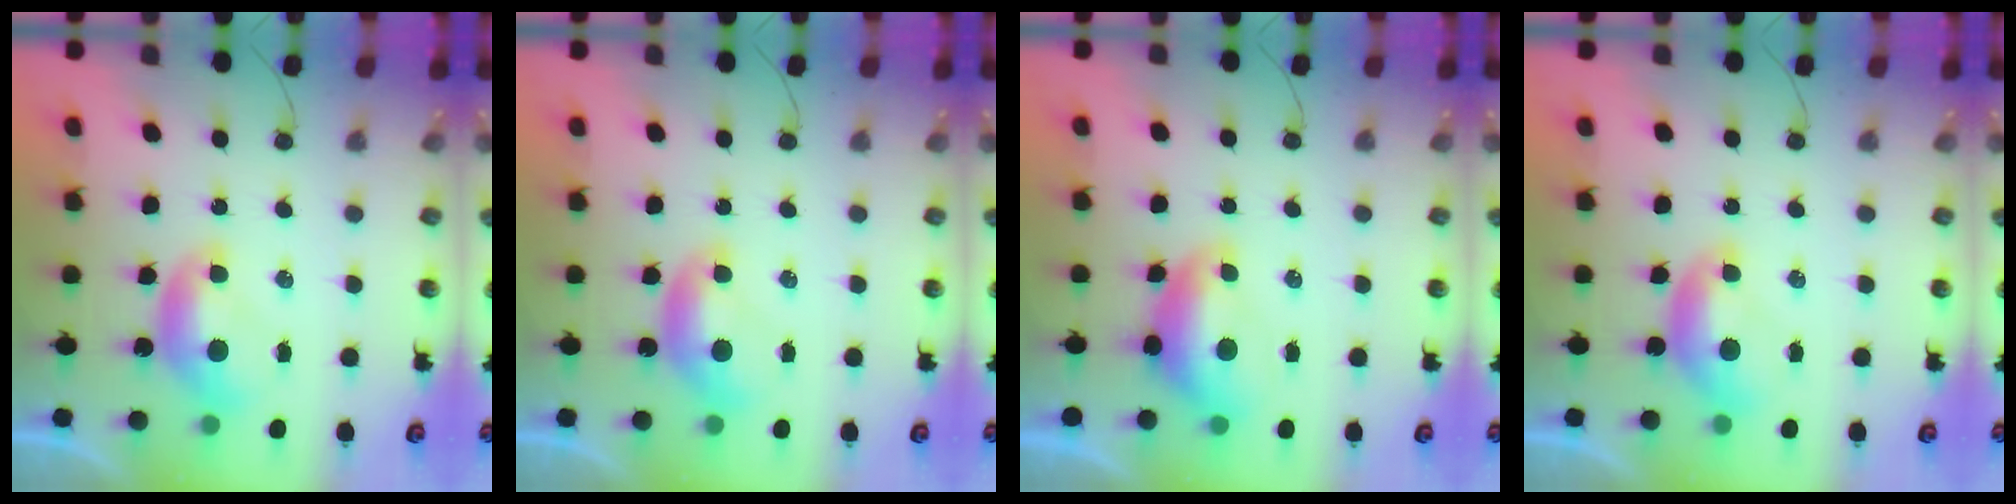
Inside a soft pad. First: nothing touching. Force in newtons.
{"total": 0.0}
{"total": 1.2, "press": 1.1, "slide": 0.4}
{"total": 0.0}